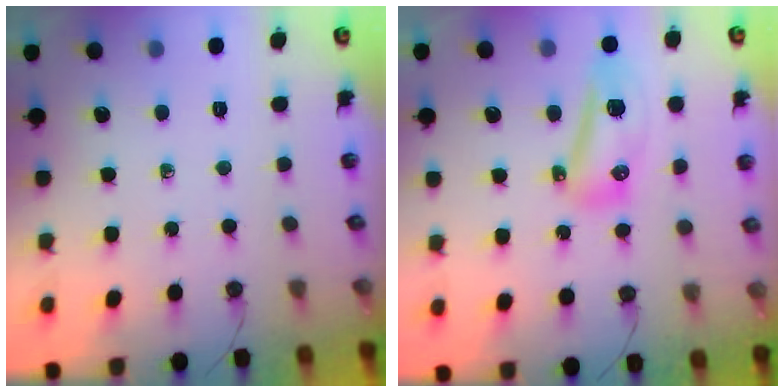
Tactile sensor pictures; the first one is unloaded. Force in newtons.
{"total": 10.0, "press": 9.9, "slide": 0.9}